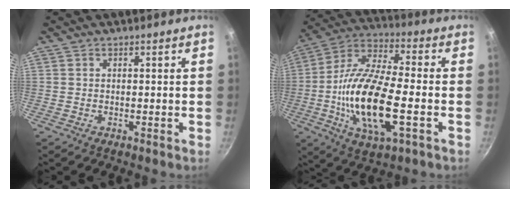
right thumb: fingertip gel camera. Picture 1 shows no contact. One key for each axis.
{"total": 20.0, "fx": -3.9, "fy": 7.5, "fz": 18.2, "tx": -0.351, "ty": 0.019, "tz": -0.086}